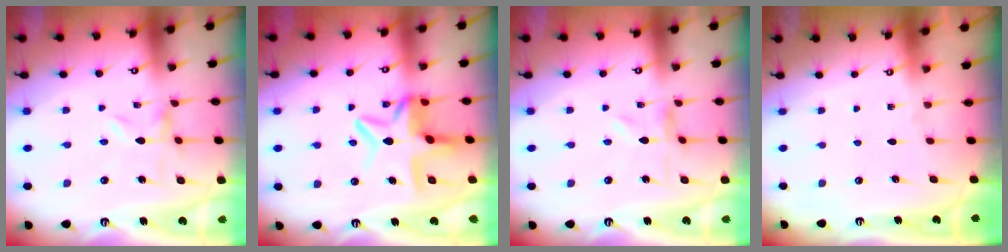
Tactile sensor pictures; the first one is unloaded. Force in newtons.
{"total": 11.3, "press": 11.2, "slide": 1.1}
{"total": 0.7, "press": 0.7, "slide": 0.2}
{"total": 0.0}